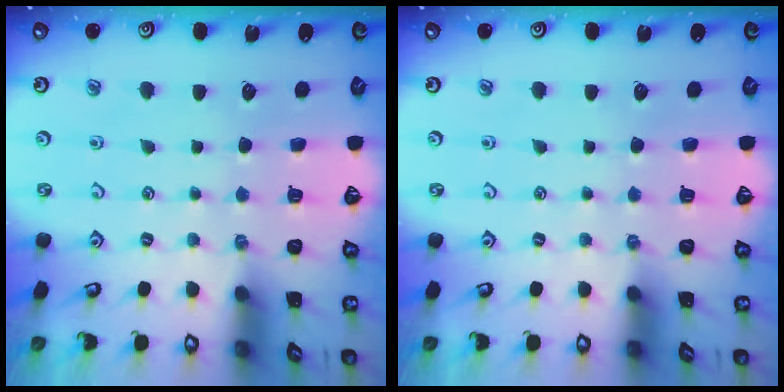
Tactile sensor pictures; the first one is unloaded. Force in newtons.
{"total": 0.0}